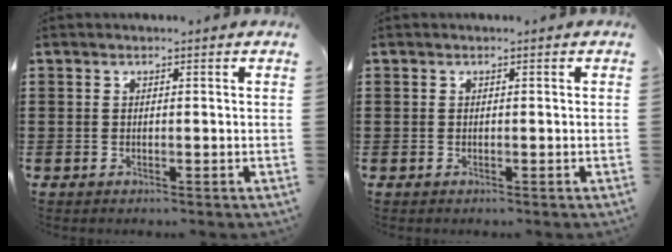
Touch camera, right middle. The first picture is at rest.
{"total": 0.0}